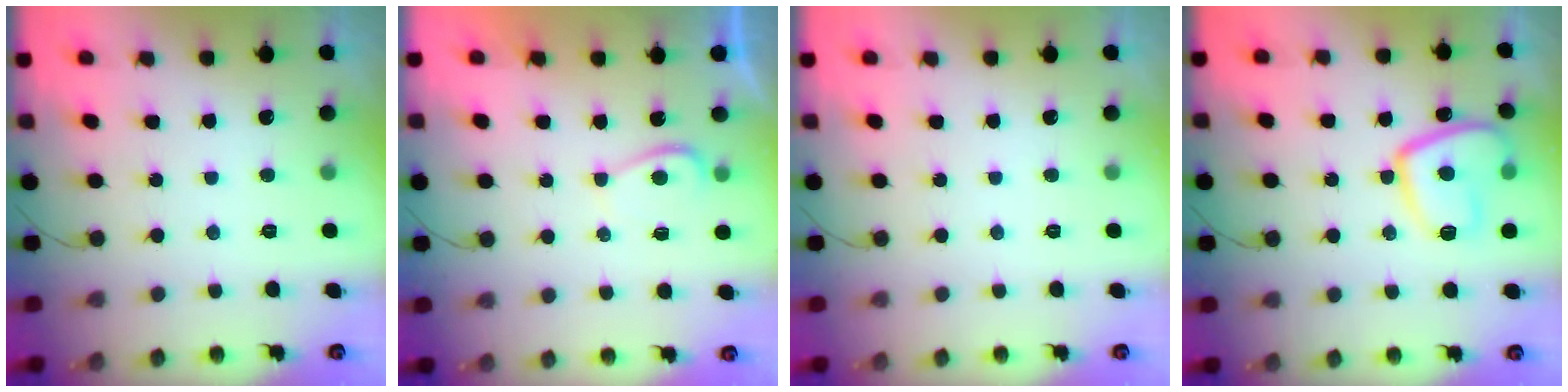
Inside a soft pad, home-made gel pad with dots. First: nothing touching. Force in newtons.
{"total": 1.2, "press": 1.1, "slide": 0.6}
{"total": 0.0}
{"total": 12.8, "press": 12.7, "slide": 1.3}